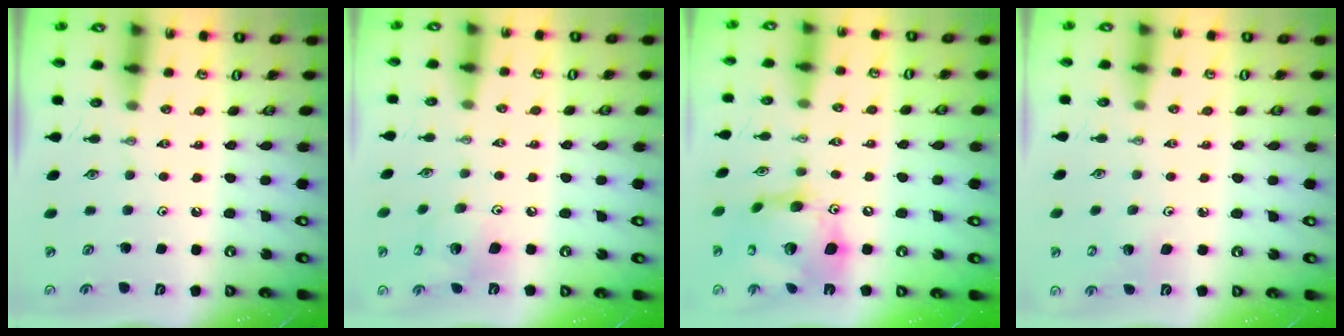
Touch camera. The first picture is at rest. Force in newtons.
{"total": 12.4, "press": 12.0, "slide": 3.1}
{"total": 18.8, "press": 18.7, "slide": 1.8}
{"total": 4.7, "press": 4.5, "slide": 1.2}